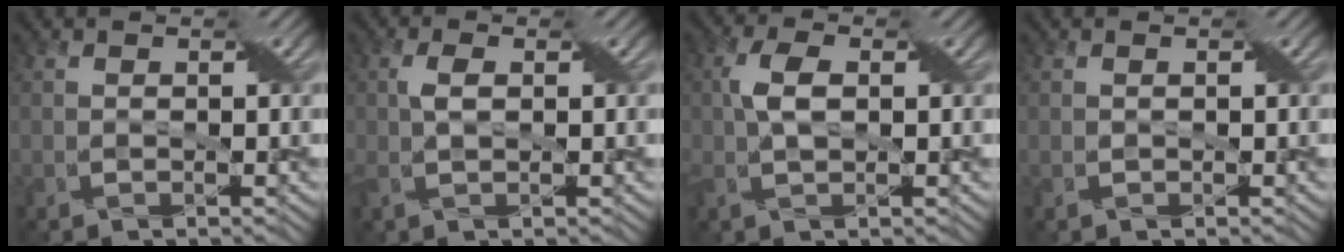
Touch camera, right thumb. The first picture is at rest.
{"total": 2.6, "force": [0.3, 1.3, 2.2], "torque": [-0.055, 0.004, 0.006]}
{"total": 4.0, "force": [0.3, 2.1, 3.4], "torque": [-0.080, 0.006, 0.007]}
{"total": 0.0}